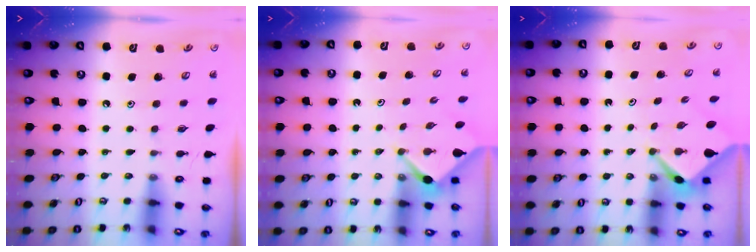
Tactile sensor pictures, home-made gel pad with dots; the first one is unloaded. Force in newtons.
{"total": 3.0, "press": 2.9, "slide": 0.3}
{"total": 2.5, "press": 2.5, "slide": 0.3}